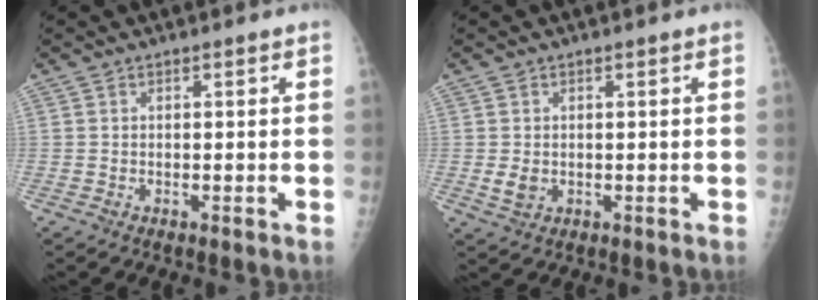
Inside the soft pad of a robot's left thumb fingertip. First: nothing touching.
{"total": 2.9, "force": [-0.1, 2.3, 1.8], "torque": [-0.028, -0.003, 0.003]}